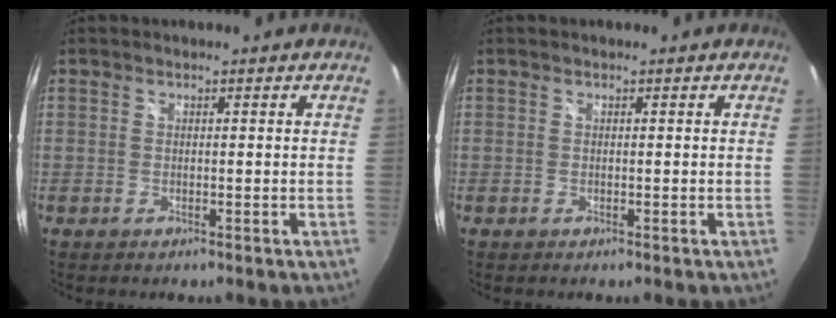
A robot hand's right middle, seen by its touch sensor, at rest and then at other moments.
{"total": 0.0}